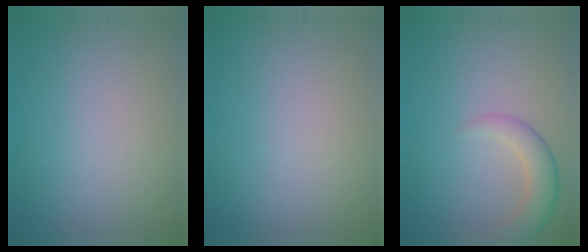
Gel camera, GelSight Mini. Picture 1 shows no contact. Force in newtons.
{"total": 0.0}
{"total": 3.4, "press": 3.4, "slide": 0.2}